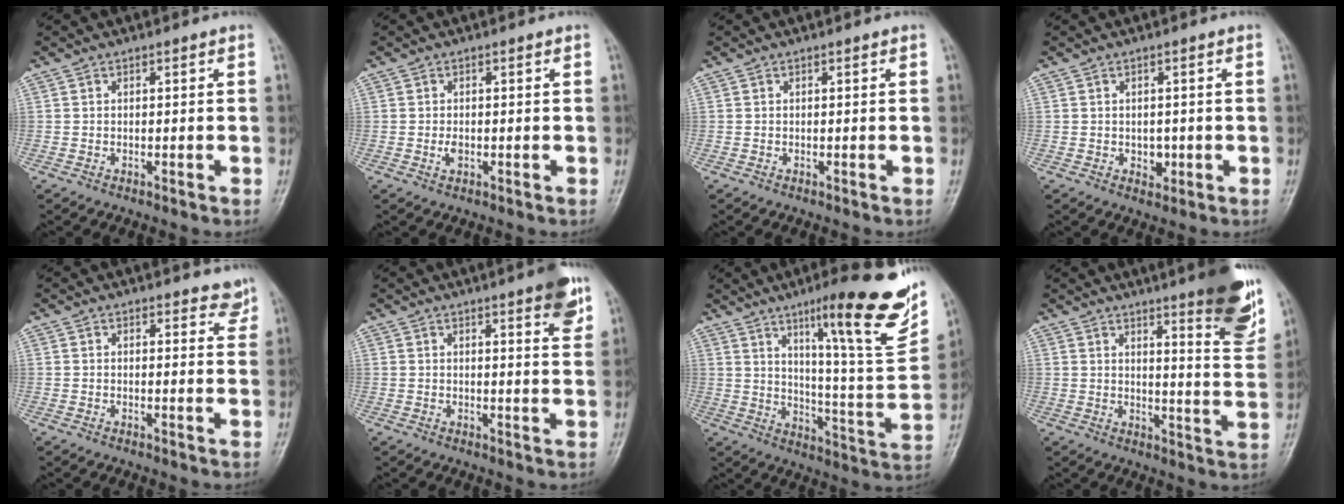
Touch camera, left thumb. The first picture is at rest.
{"total": 2.0, "force": [-0.3, 1.6, 1.2], "torque": [-0.012, 0.002, -0.004]}
{"total": 0.0}
{"total": 2.3, "force": [-0.3, 1.9, 1.4], "torque": [-0.009, 0.000, 0.000]}
{"total": 3.2, "force": [2.8, 1.3, 0.9], "torque": [0.011, -0.019, 0.023]}
{"total": 6.0, "force": [3.6, 1.0, 4.6], "torque": [-0.049, -0.018, 0.044]}
{"total": 23.0, "force": [12.6, 3.7, 18.8], "torque": [-0.236, -0.053, 0.190]}
{"total": 13.2, "force": [8.4, 2.2, 9.9], "torque": [-0.105, -0.058, 0.111]}